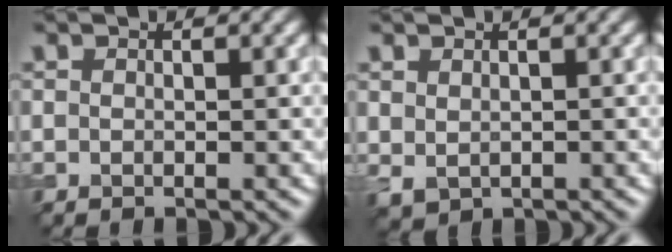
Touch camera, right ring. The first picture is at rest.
{"total": 1.0, "force": [0.4, 0.8, 0.6], "torque": [-0.015, -0.006, 0.013]}